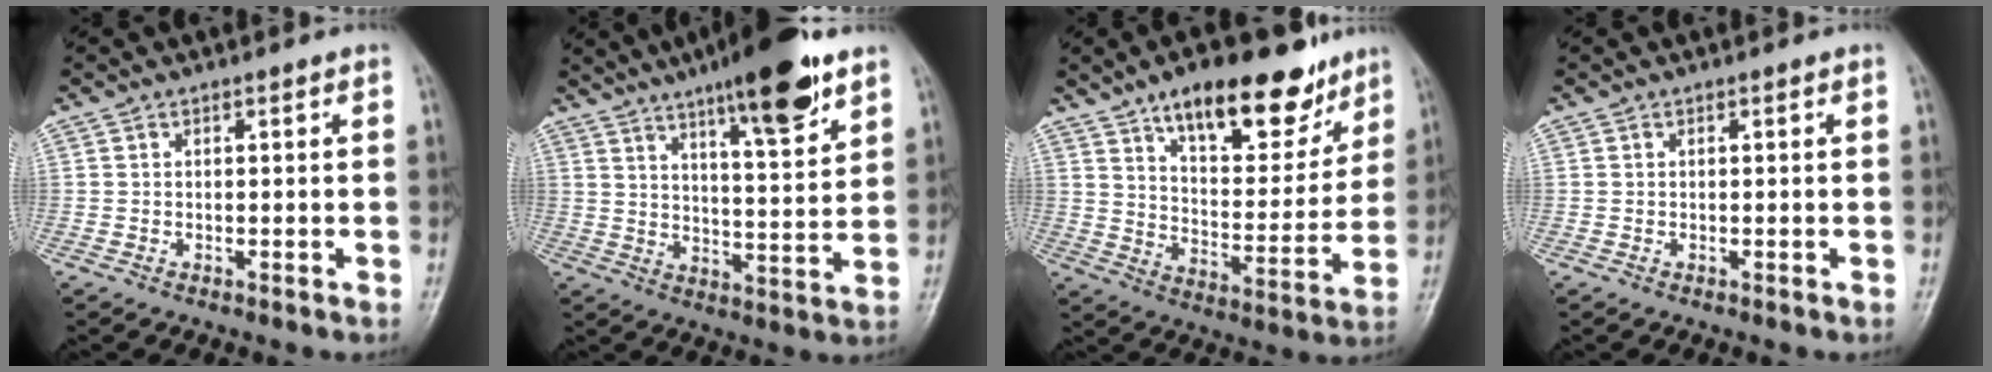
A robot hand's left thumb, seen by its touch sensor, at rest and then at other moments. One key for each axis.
{"total": 14.1, "fx": 8.8, "fy": 3.4, "fz": 10.6, "tx": -0.137, "ty": -0.043, "tz": 0.132}
{"total": 19.8, "fx": 12.9, "fy": 8.3, "fz": 12.6, "tx": -0.134, "ty": -0.062, "tz": 0.204}
{"total": 0.0}